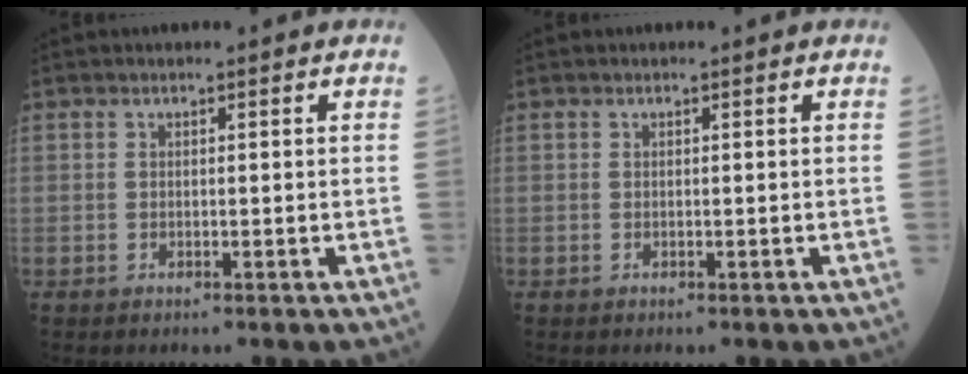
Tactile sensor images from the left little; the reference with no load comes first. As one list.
[{"total": 0.0}]